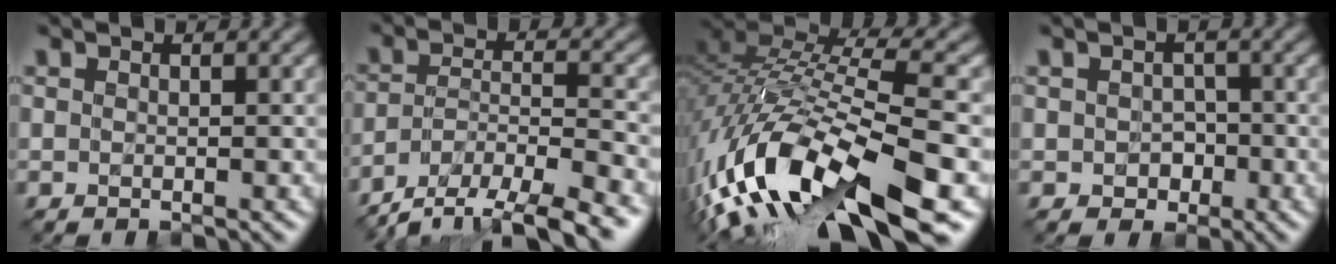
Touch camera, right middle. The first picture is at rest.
{"total": 9.8, "force": [-8.4, 2.7, 4.3], "torque": [-0.069, -0.021, -0.135]}
{"total": 15.6, "force": [-7.2, 5.4, 12.8], "torque": [-0.261, -0.002, -0.124]}
{"total": 1.8, "force": [-0.5, 1.5, 0.8], "torque": [-0.012, -0.006, -0.007]}